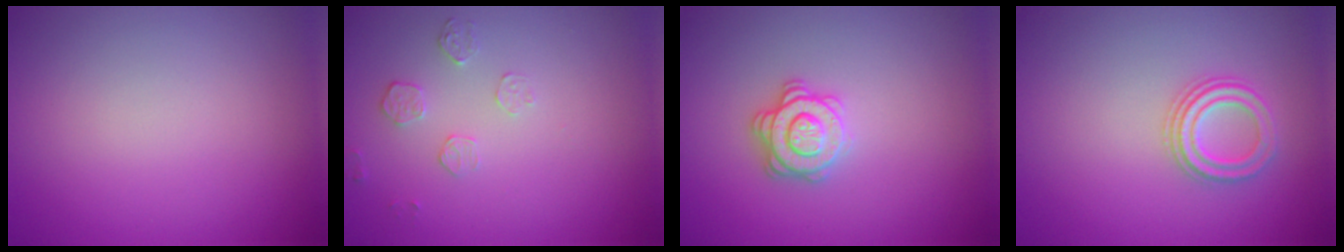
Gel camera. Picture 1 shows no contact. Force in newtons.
{"total": 1.5, "press": 0.8, "slide": 1.3}
{"total": 2.9, "press": 2.8, "slide": 0.9}
{"total": 2.2, "press": 2.1, "slide": 0.7}